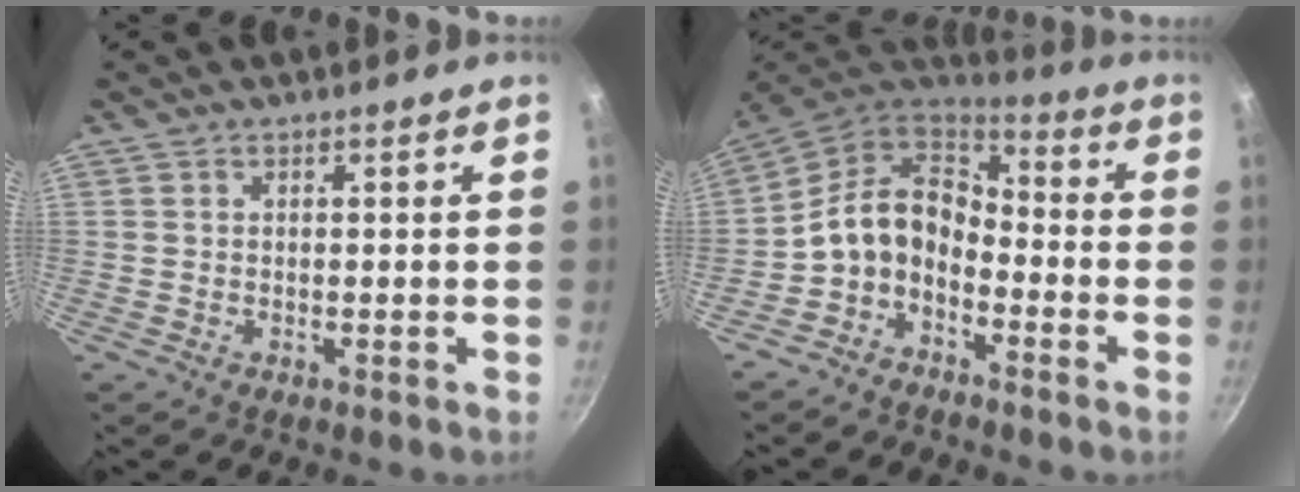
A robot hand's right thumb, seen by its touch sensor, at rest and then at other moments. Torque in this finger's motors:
{"motor_torque": [0.04, 0.52, 1.16, -0.98, 0.15]}